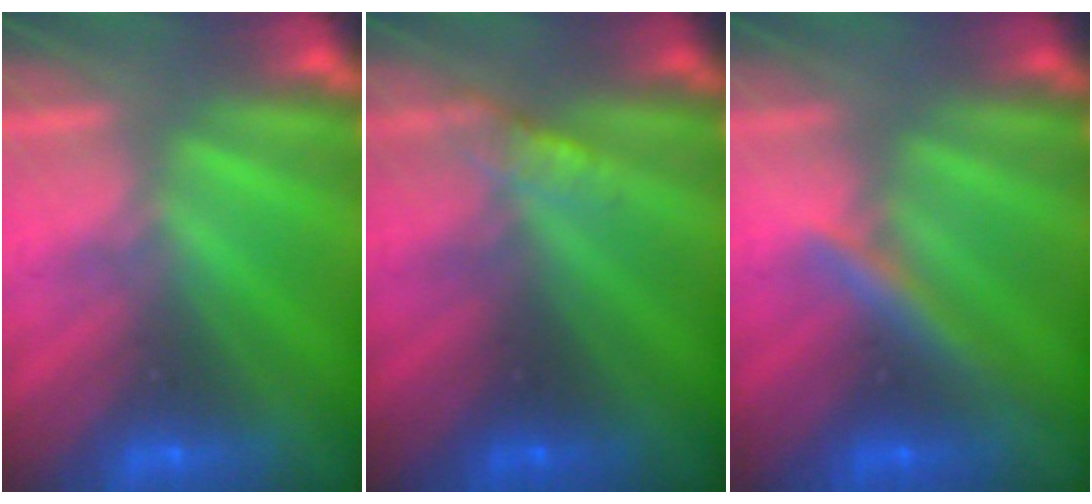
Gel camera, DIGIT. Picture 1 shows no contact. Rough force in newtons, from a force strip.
{"total": 3.0}
{"total": 3.2}